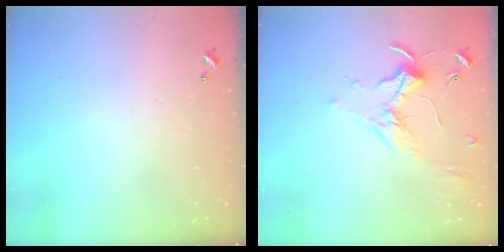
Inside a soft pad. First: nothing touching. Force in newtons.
{"total": 1.8, "press": 1.6, "slide": 0.7}